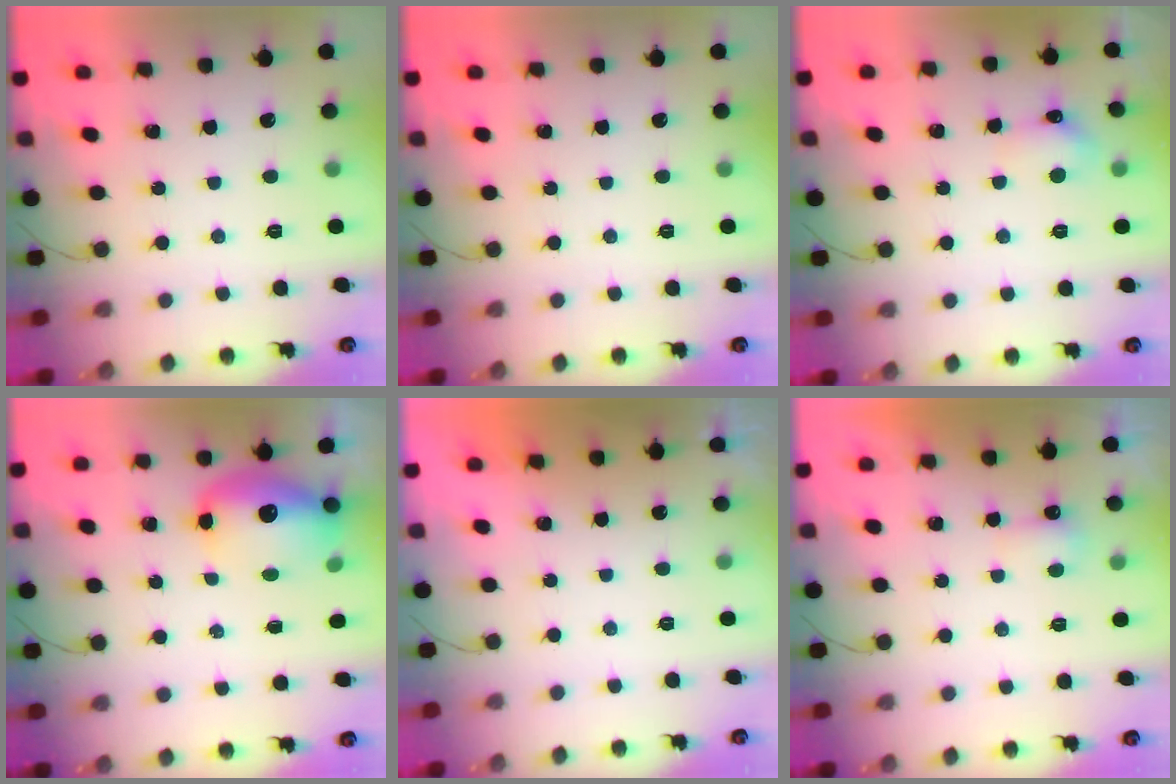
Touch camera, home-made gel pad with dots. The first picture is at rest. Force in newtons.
{"total": 0.0}
{"total": 5.8, "press": 5.6, "slide": 1.6}
{"total": 11.7, "press": 11.3, "slide": 2.9}
{"total": 1.8, "press": 0.1, "slide": 1.8}
{"total": 3.4, "press": 3.3, "slide": 0.8}